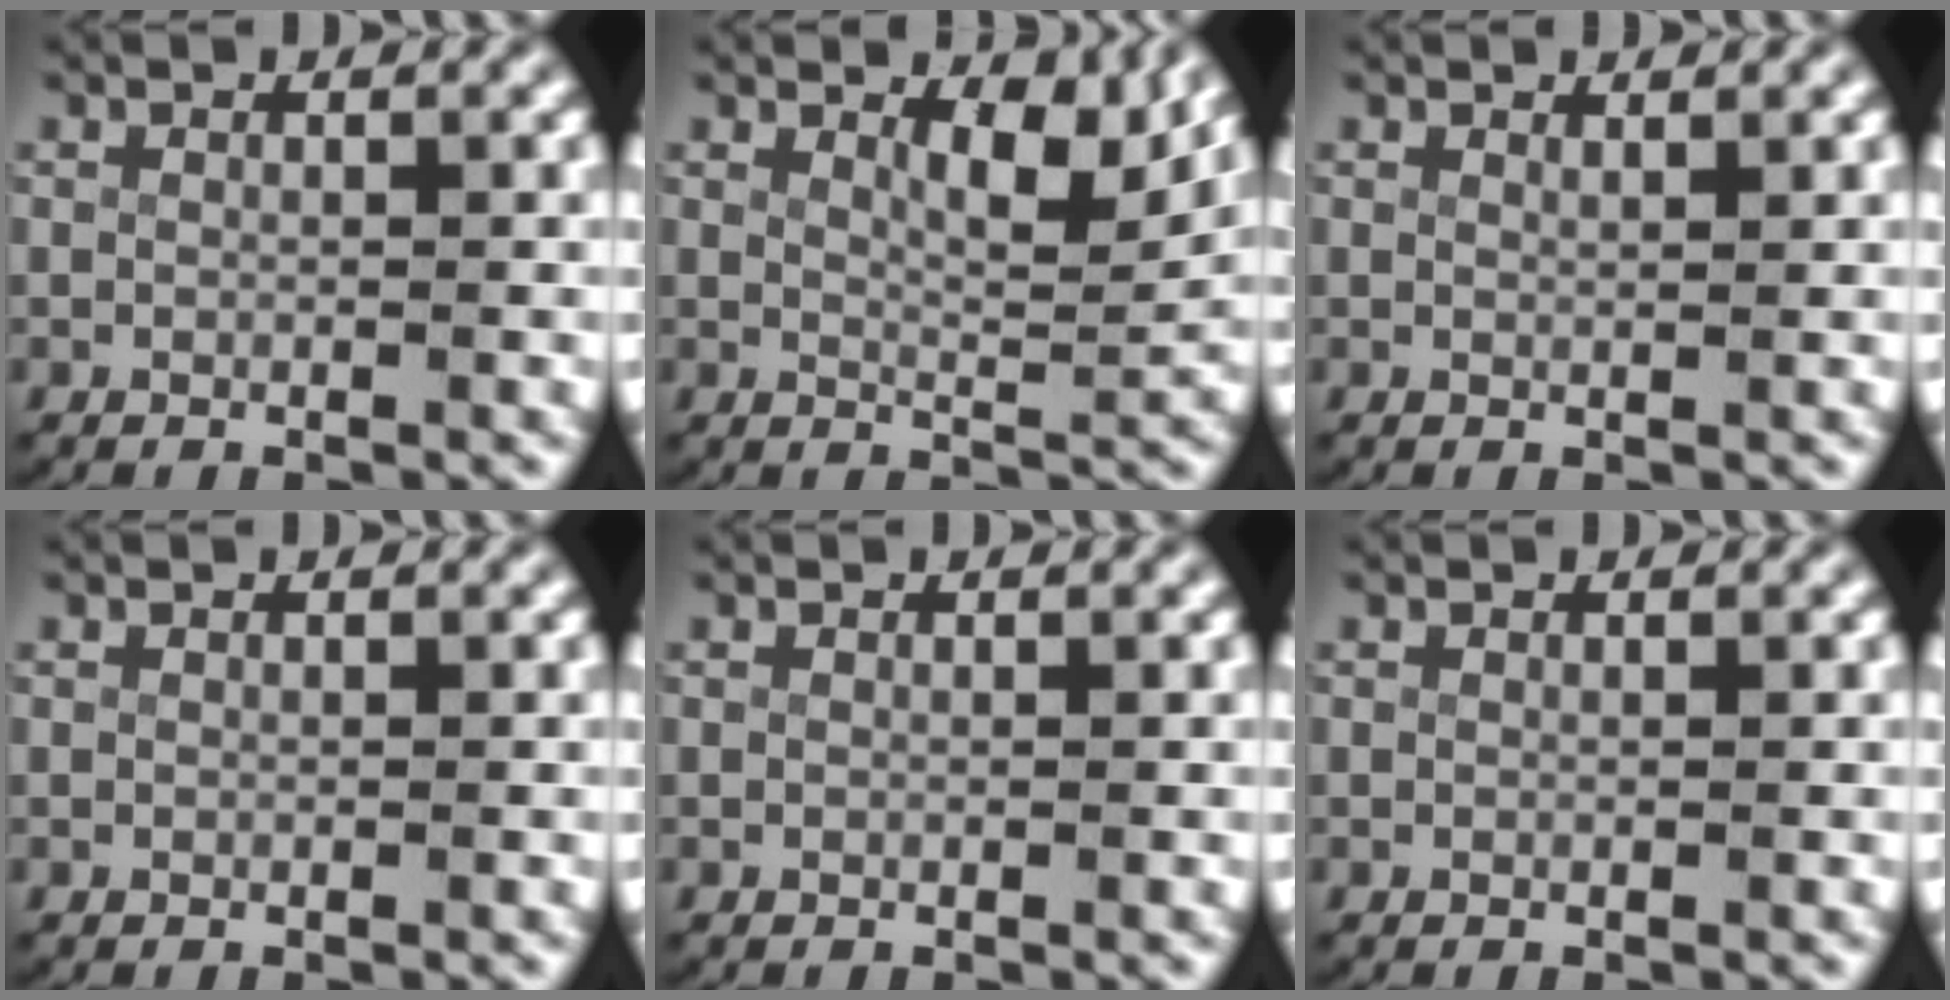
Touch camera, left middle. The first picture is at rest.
{"total": 4.4, "force": [3.1, 1.5, 2.8], "torque": [-0.036, -0.010, 0.046]}
{"total": 0.7, "force": [0.7, 0.1, 0.0], "torque": [0.000, -0.003, 0.013]}
{"total": 0.0}
{"total": 0.0}
{"total": 0.0}